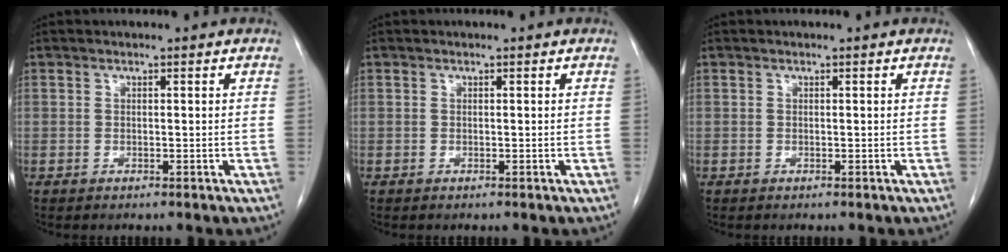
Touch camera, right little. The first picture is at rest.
{"total": 0.0}
{"total": 0.0}